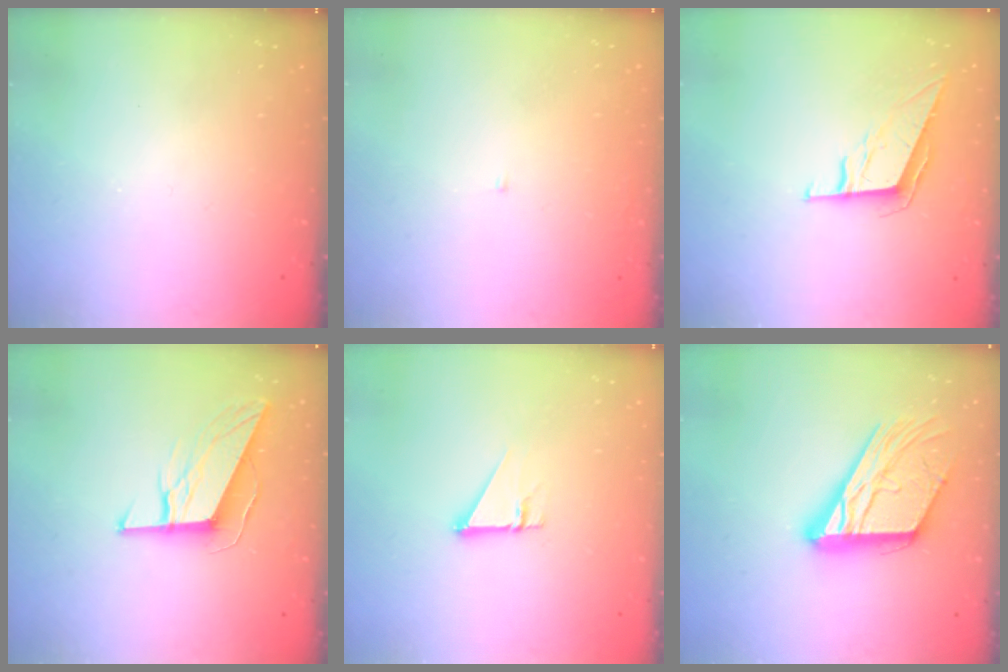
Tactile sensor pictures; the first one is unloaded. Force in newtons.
{"total": 2.1, "press": 2.1, "slide": 0.2}
{"total": 7.4, "press": 7.1, "slide": 2.2}
{"total": 10.1, "press": 10.0, "slide": 1.6}
{"total": 2.7, "press": 2.7, "slide": 0.2}
{"total": 19.7, "press": 19.6, "slide": 1.8}